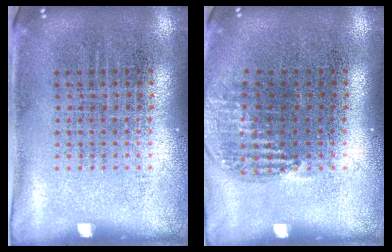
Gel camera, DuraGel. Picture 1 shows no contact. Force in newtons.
{"total": 0.9, "press": 0.9, "slide": 0.2}